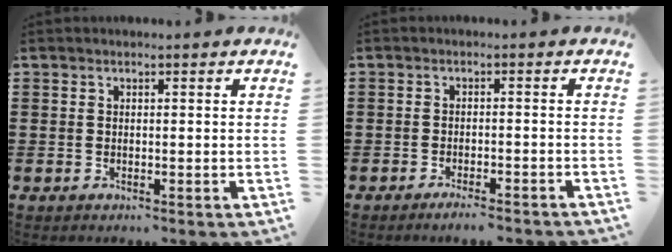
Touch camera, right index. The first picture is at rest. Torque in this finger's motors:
{"motor_torque": [0.07, 0.12, 0.06, 0.00]}